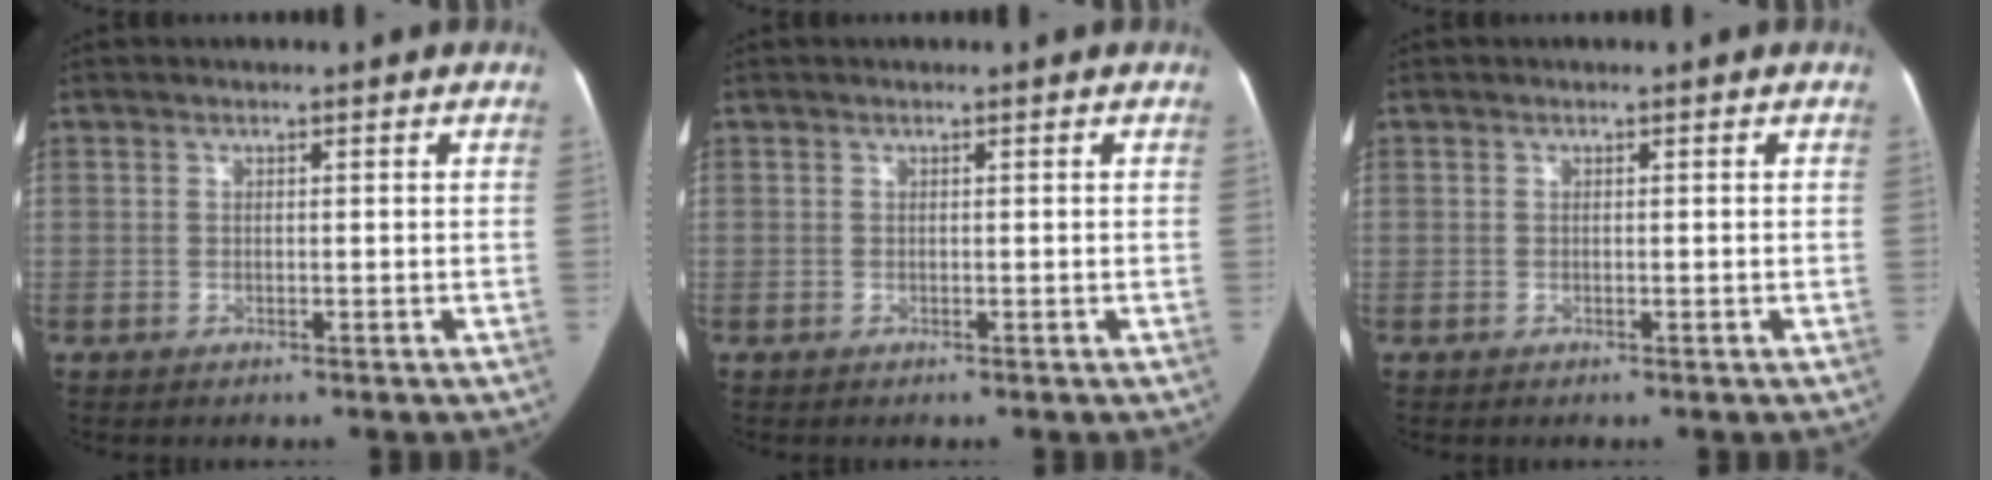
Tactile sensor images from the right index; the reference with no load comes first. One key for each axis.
{"total": 0.0}
{"total": 0.0}